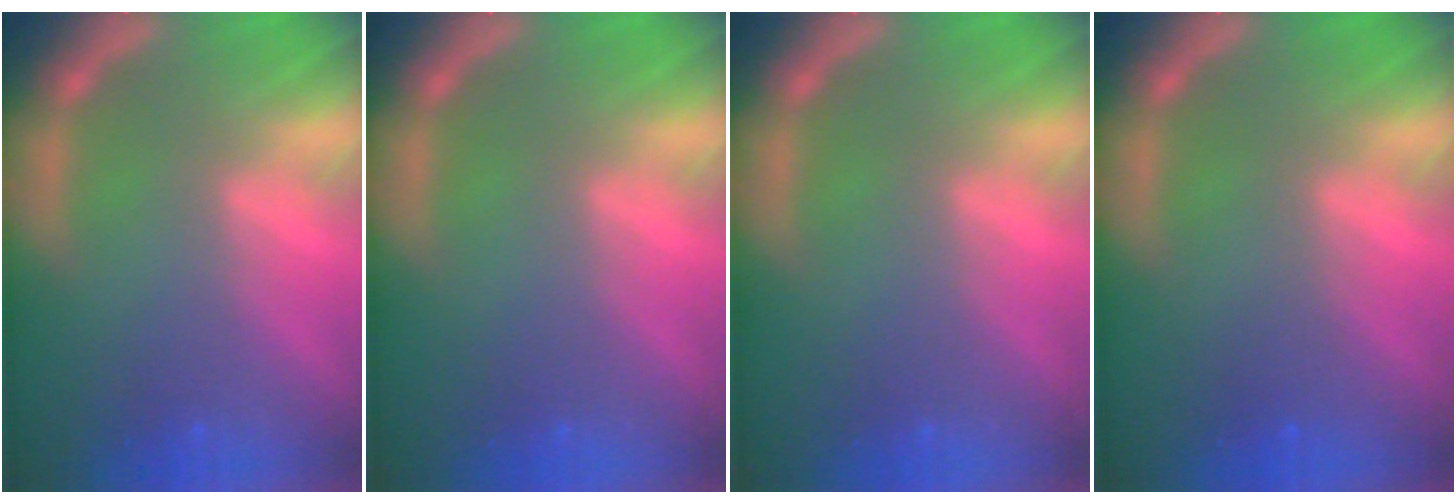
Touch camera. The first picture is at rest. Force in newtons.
{"total": 0.0}
{"total": 0.0}
{"total": 1.0}